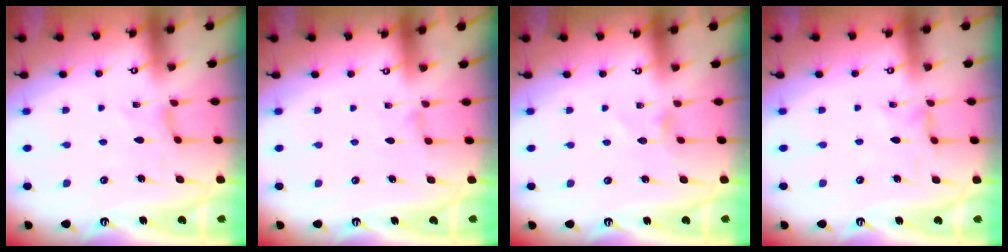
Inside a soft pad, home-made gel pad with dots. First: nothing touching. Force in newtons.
{"total": 1.1, "press": 1.1, "slide": 0.4}
{"total": 2.7, "press": 2.7, "slide": 0.3}
{"total": 1.9, "press": 1.9, "slide": 0.1}